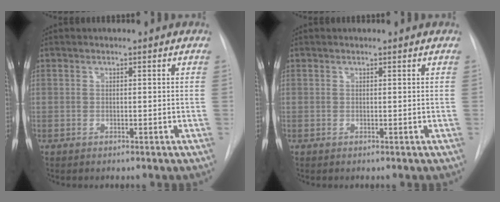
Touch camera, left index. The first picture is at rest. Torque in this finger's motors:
{"motor_torque": [0.16, 0.00, -0.08, -0.01]}